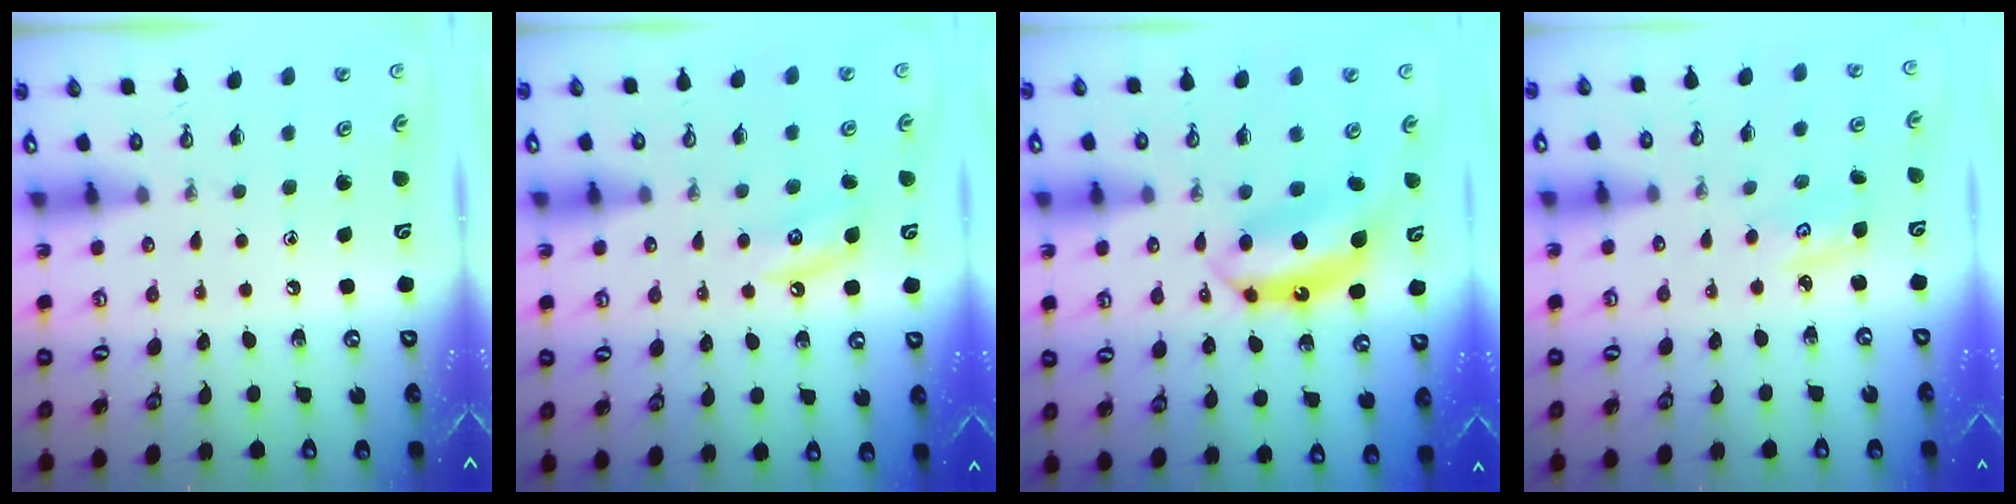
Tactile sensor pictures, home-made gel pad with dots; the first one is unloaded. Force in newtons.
{"total": 4.8, "press": 4.7, "slide": 0.9}
{"total": 7.1, "press": 7.0, "slide": 0.6}
{"total": 2.6, "press": 2.6, "slide": 0.3}